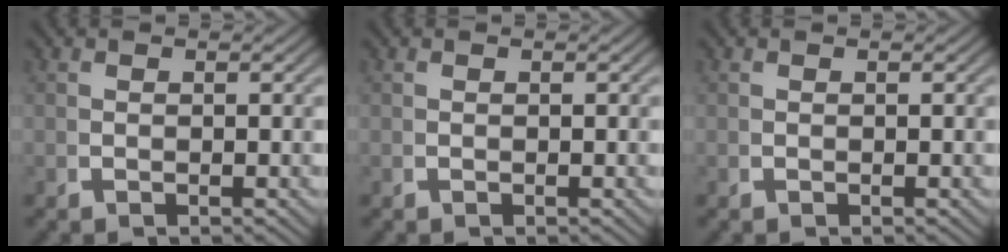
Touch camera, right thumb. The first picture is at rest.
{"total": 0.0}
{"total": 0.0}